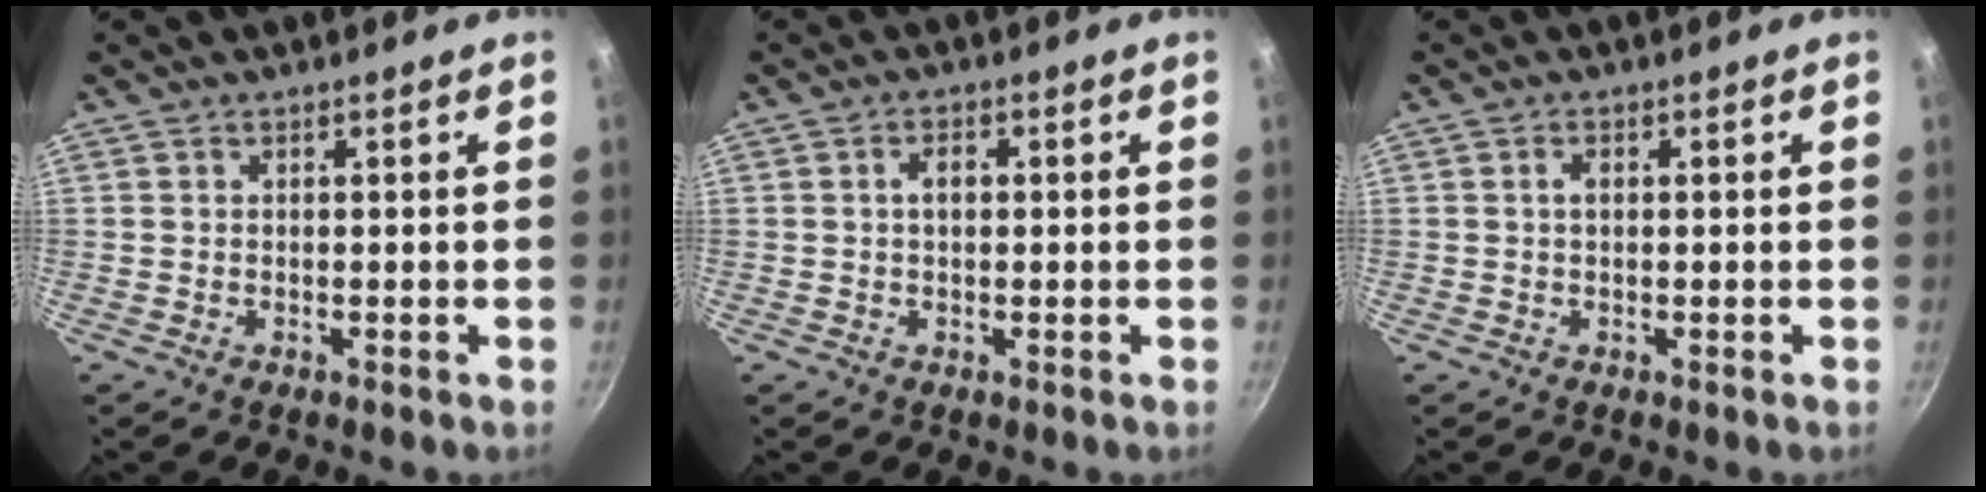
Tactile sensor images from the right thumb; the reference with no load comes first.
{"total": 2.5, "force": [0.3, 1.6, 1.9], "torque": [-0.025, 0.009, 0.004]}
{"total": 1.4, "force": [0.2, 0.9, 1.1], "torque": [-0.018, 0.005, 0.003]}